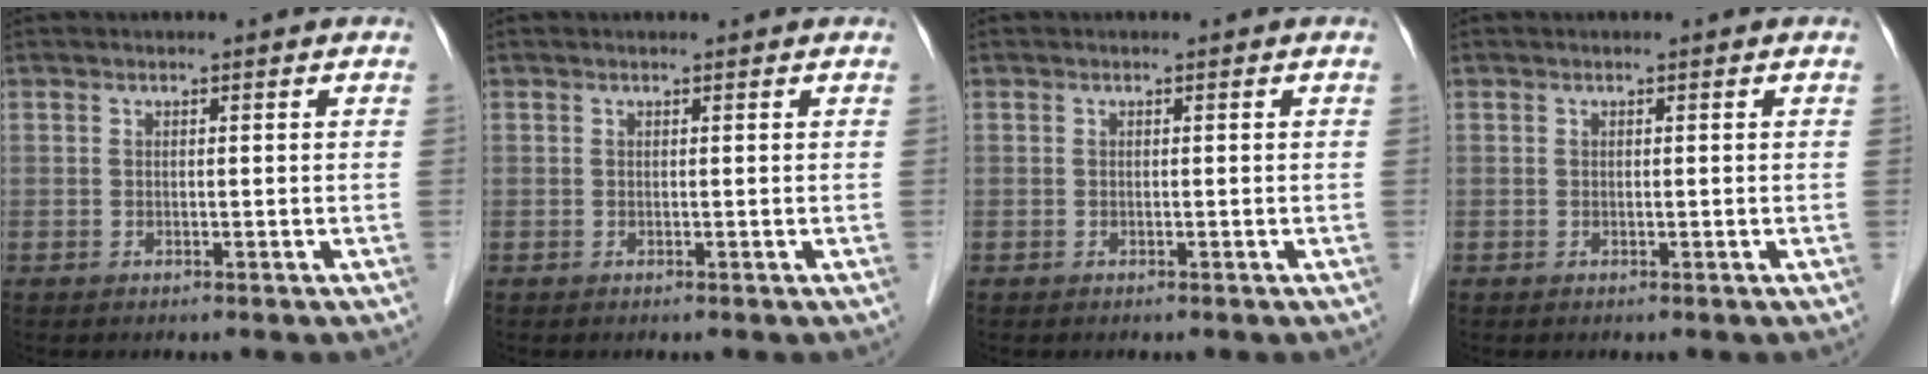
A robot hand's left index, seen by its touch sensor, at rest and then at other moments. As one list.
[{"total": 0.7, "force": [0.7, 0.1, 0.1], "torque": [-0.006, 0.009, 0.011]}, {"total": 0.0}, {"total": 0.0}]